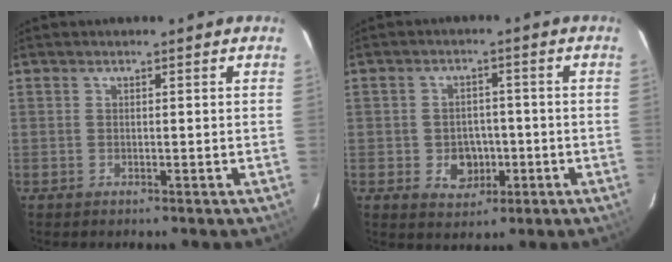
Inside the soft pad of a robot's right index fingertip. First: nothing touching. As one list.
[{"total": 5.6, "force": [-1.6, 4.7, 2.7], "torque": [-0.057, 0.008, -0.008]}]